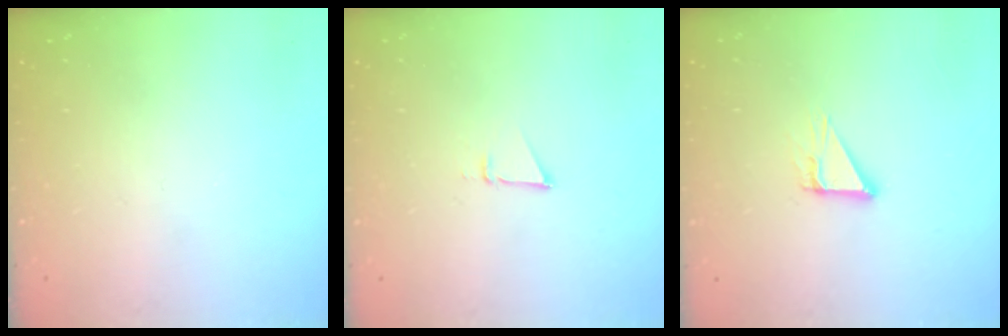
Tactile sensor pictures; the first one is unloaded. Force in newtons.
{"total": 2.6, "press": 2.5, "slide": 0.8}
{"total": 4.6, "press": 4.6, "slide": 0.2}